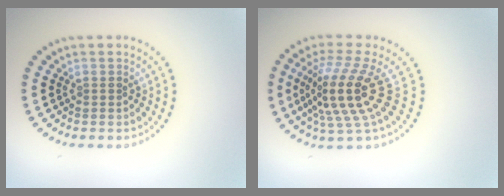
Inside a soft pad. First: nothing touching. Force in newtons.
{"total": 5.3, "press": 3.9, "slide": 3.6}